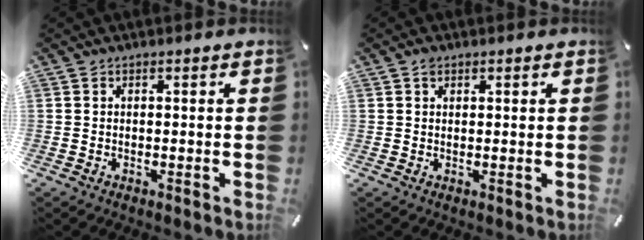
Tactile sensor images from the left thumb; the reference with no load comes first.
{"total": 1.2, "force": [0.7, 0.7, 0.6], "torque": [-0.013, 0.002, 0.013]}